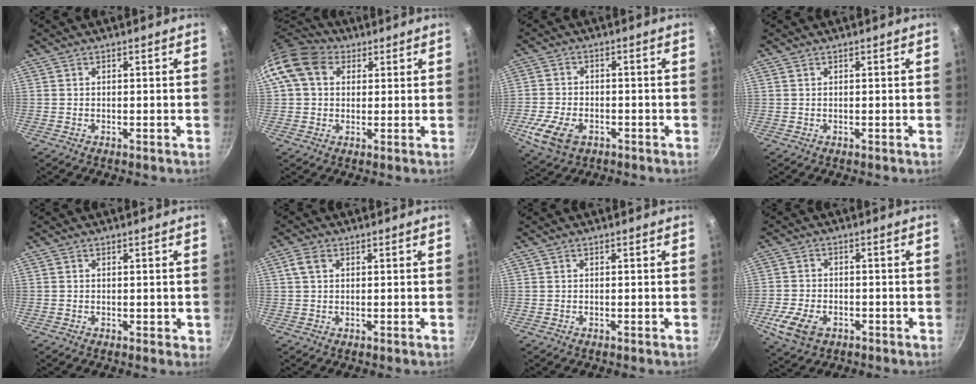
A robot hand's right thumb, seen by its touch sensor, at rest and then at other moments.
{"total": 11.2, "force": [3.4, 8.6, 6.3], "torque": [-0.097, 0.015, 0.043]}
{"total": 8.8, "force": [-3.4, 5.7, 5.9], "torque": [-0.116, 0.008, -0.060]}
{"total": 0.0}
{"total": 1.8, "force": [0.0, 1.1, 1.4], "torque": [-0.012, -0.001, 0.000]}
{"total": 2.9, "force": [1.1, 1.8, 2.0], "torque": [-0.037, 0.007, 0.020]}
{"total": 0.0}
{"total": 8.0, "force": [-3.2, 5.3, 5.2], "torque": [-0.101, 0.010, -0.055]}